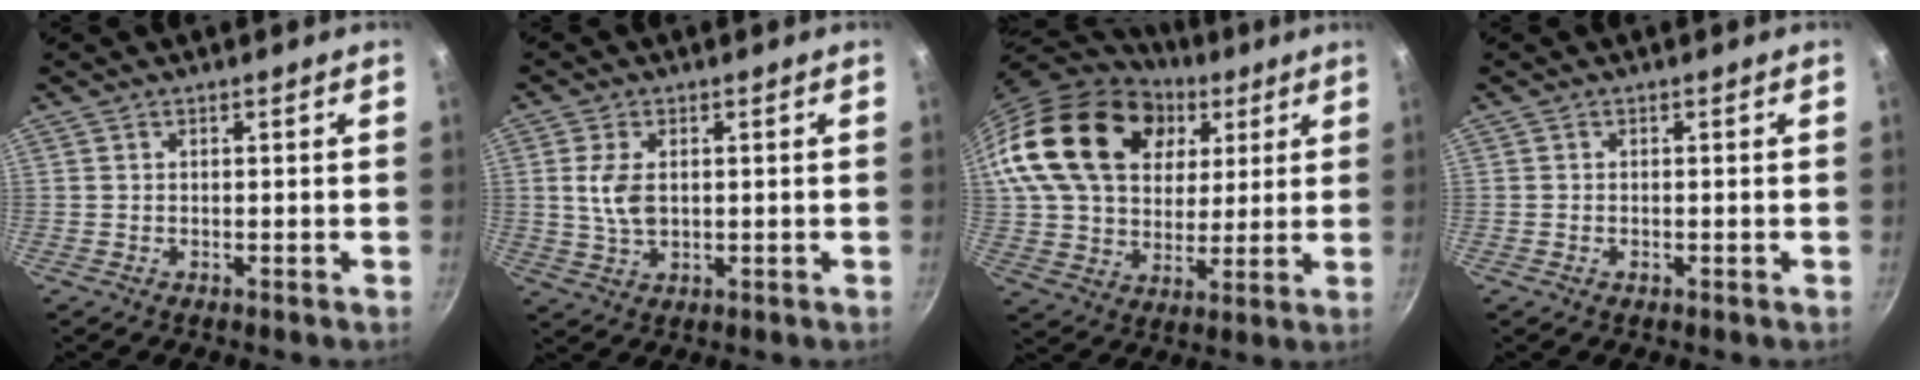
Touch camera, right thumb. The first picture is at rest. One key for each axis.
{"total": 5.9, "fx": 0.8, "fy": 3.5, "fz": 4.7, "tx": -0.094, "ty": -0.002, "tz": 0.018}
{"total": 25.2, "fx": 9.4, "fy": 17.8, "fz": 15.2, "tx": -0.248, "ty": -0.005, "tz": 0.167}
{"total": 0.6, "fx": -0.2, "fy": 0.5, "fz": 0.4, "tx": -0.006, "ty": 0.001, "tz": -0.005}